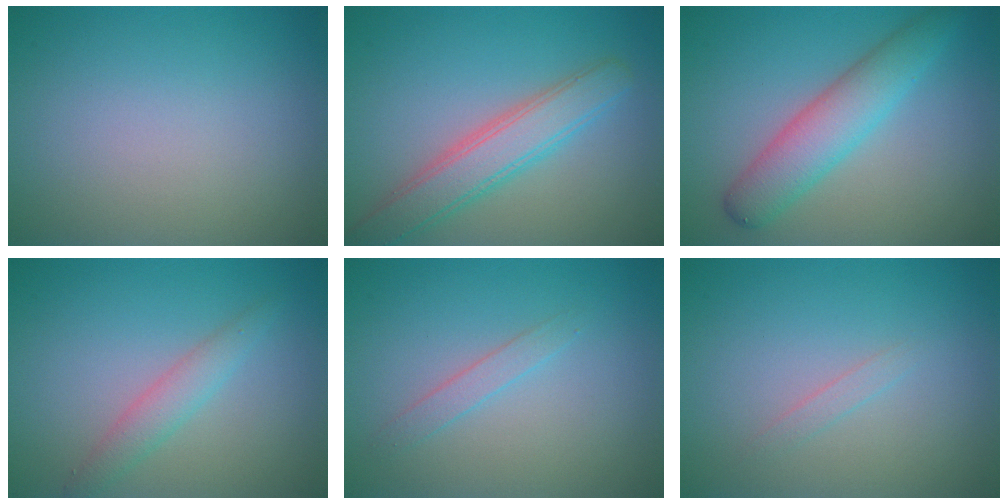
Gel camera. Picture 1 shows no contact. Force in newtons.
{"total": 4.5, "press": 4.5, "slide": 0.2}
{"total": 4.8, "press": 4.8, "slide": 0.1}
{"total": 2.2, "press": 2.2, "slide": 0.1}
{"total": 1.3, "press": 1.3, "slide": 0.1}
{"total": 0.8, "press": 0.8, "slide": 0.0}